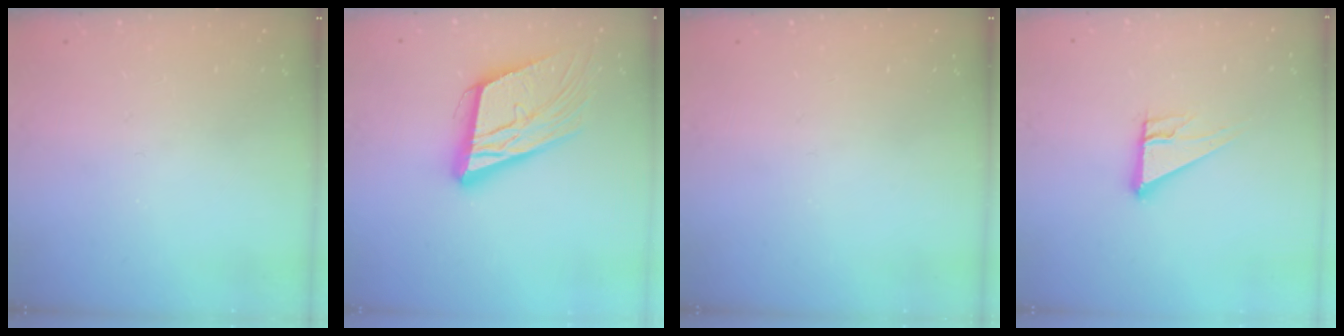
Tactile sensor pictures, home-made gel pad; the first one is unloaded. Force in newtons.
{"total": 16.9, "press": 16.5, "slide": 3.6}
{"total": 0.0}
{"total": 8.5, "press": 8.4, "slide": 0.8}